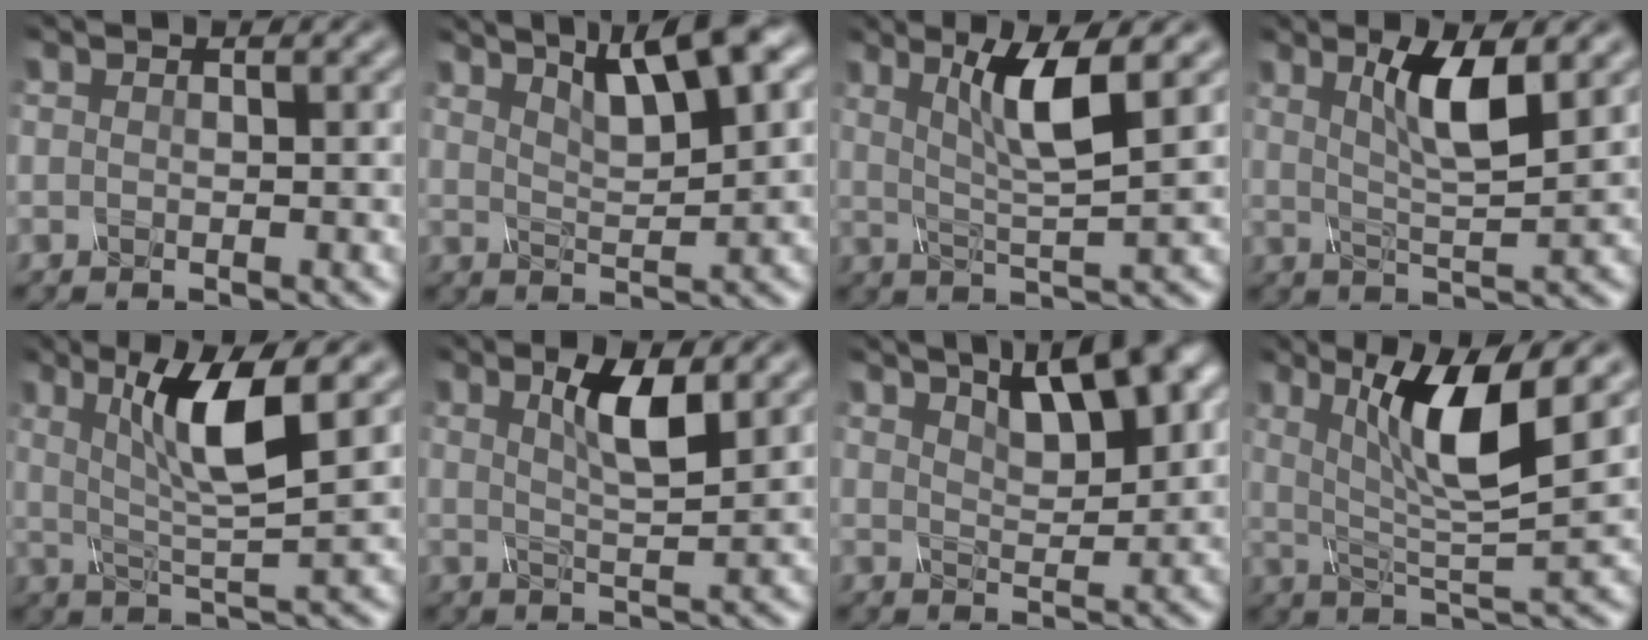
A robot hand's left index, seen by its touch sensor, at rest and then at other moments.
{"total": 6.0, "force": [4.1, 0.6, 4.4], "torque": [-0.072, 0.016, 0.092]}
{"total": 4.4, "force": [1.6, 0.0, 4.1], "torque": [-0.091, -0.001, 0.057]}
{"total": 3.9, "force": [1.5, 0.1, 3.5], "torque": [-0.080, -0.004, 0.054]}
{"total": 5.5, "force": [1.8, 0.4, 5.2], "torque": [-0.110, 0.000, 0.058]}
{"total": 2.9, "force": [1.3, 0.0, 2.6], "torque": [-0.063, -0.002, 0.049]}
{"total": 5.6, "force": [3.8, 1.1, 3.9], "torque": [-0.056, 0.022, 0.075]}
{"total": 6.4, "force": [2.1, 0.7, 6.0], "torque": [-0.114, -0.004, 0.061]}